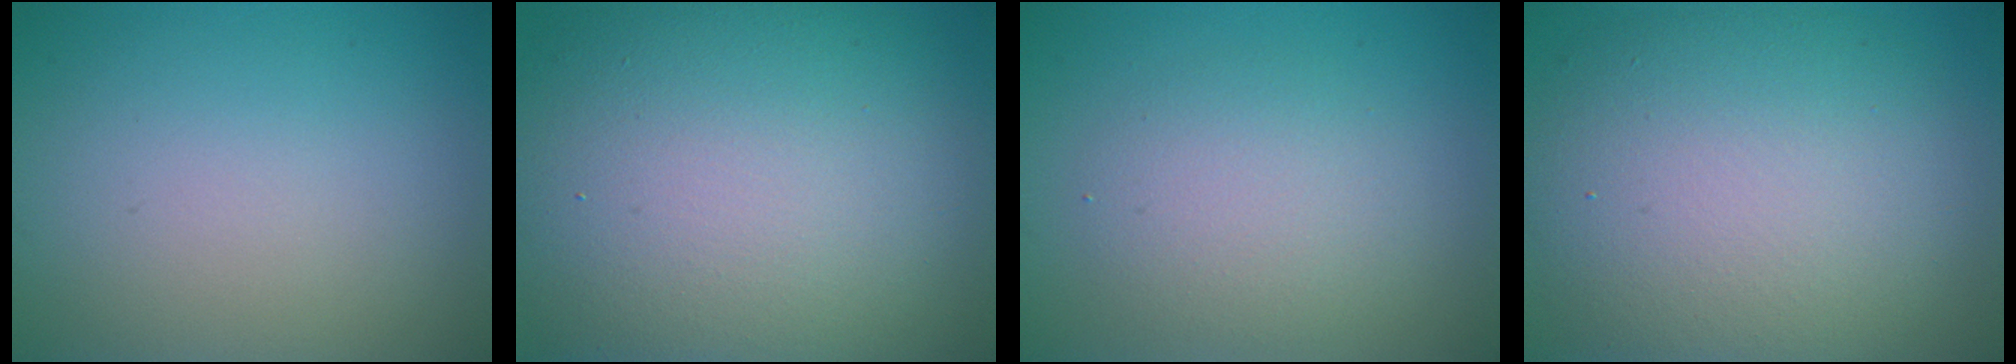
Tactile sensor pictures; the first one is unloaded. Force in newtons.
{"total": 15.1, "press": 15.1, "slide": 1.0}
{"total": 3.2, "press": 3.2, "slide": 0.3}
{"total": 11.5, "press": 11.5, "slide": 1.0}